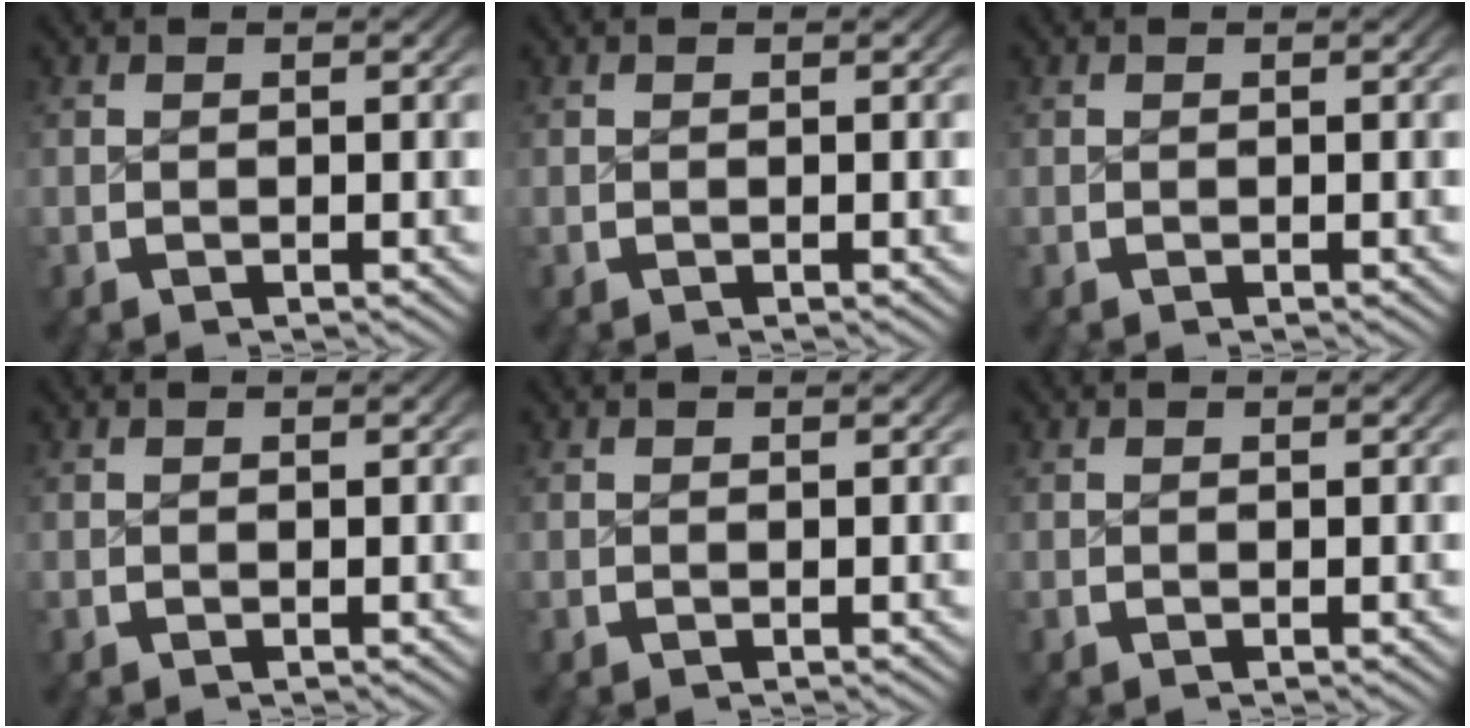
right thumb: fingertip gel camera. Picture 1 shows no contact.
{"total": 0.0}
{"total": 0.0}
{"total": 0.0}
{"total": 0.0}
{"total": 0.0}